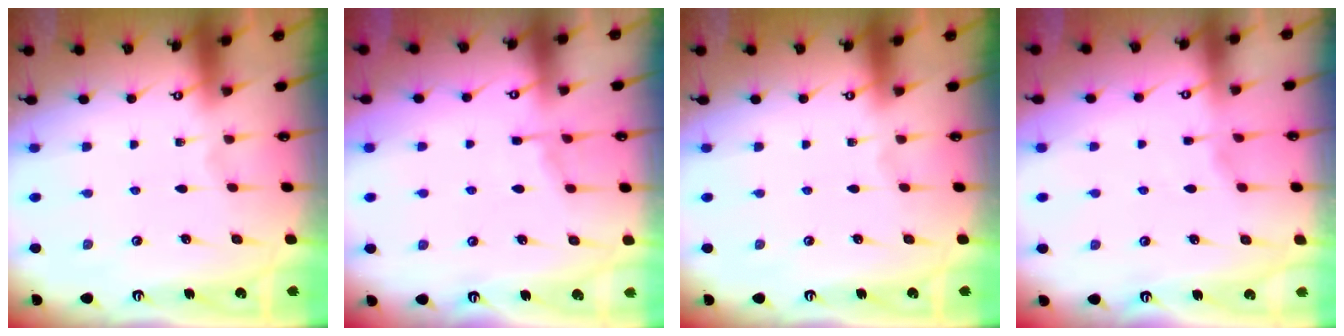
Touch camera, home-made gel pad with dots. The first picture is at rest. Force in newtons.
{"total": 3.5, "press": 3.5, "slide": 0.6}
{"total": 0.0}
{"total": 1.5, "press": 1.5, "slide": 0.4}